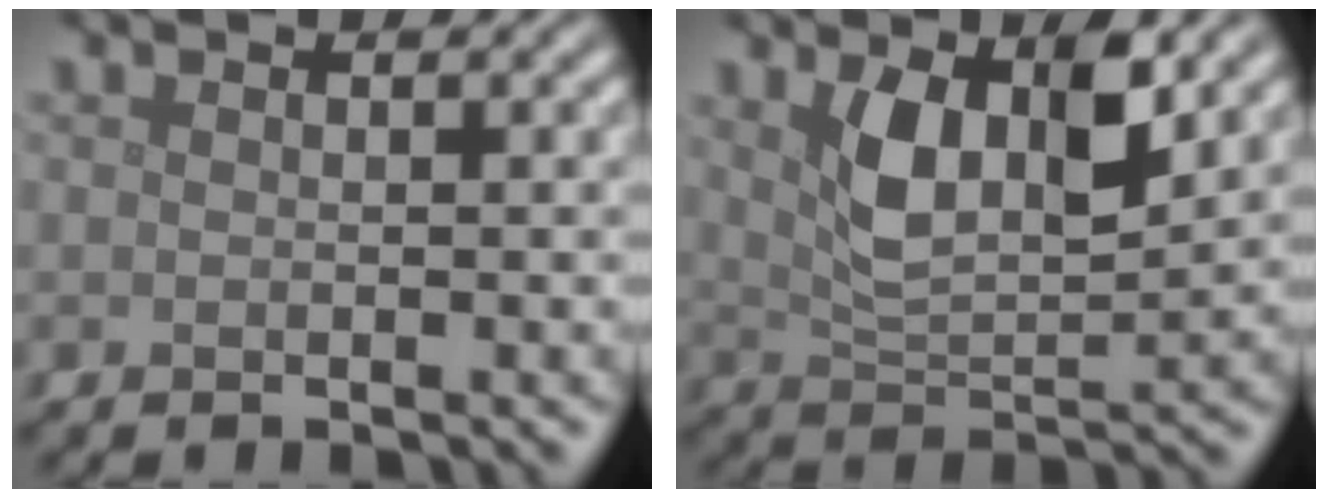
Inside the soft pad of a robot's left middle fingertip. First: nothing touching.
{"total": 5.7, "force": [2.3, 2.5, 4.6], "torque": [-0.094, -0.004, 0.045]}